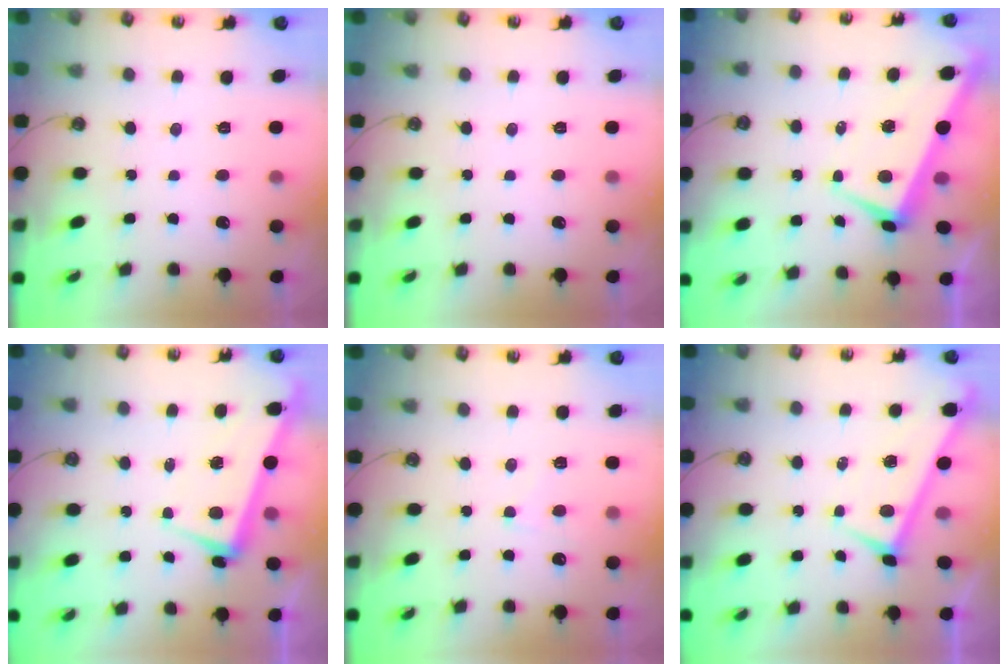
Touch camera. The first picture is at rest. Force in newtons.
{"total": 0.0}
{"total": 1.6, "press": 1.2, "slide": 0.9}
{"total": 4.0, "press": 3.8, "slide": 1.2}
{"total": 4.0, "press": 3.9, "slide": 0.8}
{"total": 0.0}